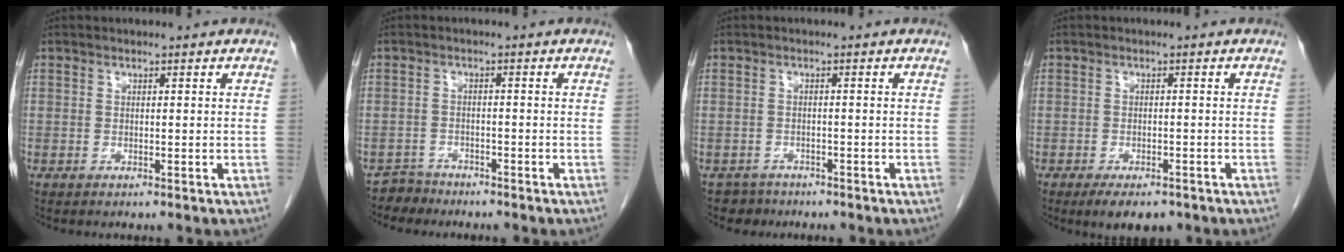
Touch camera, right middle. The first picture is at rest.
{"total": 2.5, "force": [-2.2, 0.8, -0.9], "torque": [0.014, -0.002, -0.041]}
{"total": 2.6, "force": [-2.0, 1.4, -0.7], "torque": [0.004, 0.004, -0.033]}
{"total": 5.0, "force": [-3.6, 2.1, 2.8], "torque": [-0.040, -0.006, -0.050]}